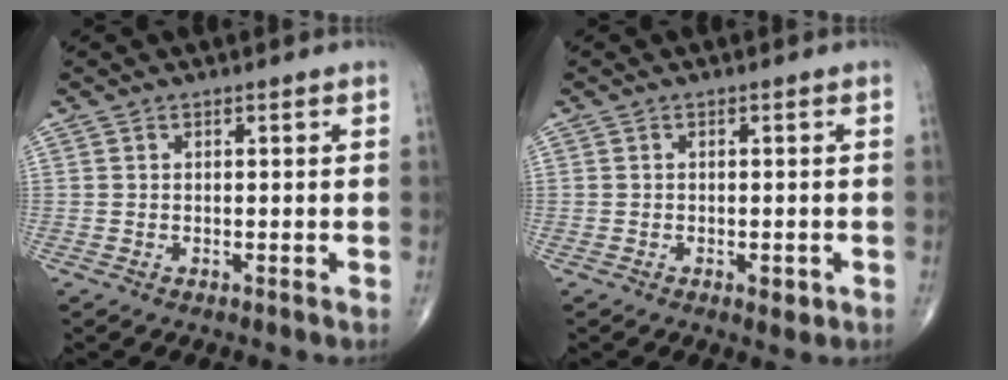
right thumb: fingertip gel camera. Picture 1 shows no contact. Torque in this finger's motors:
{"motor_torque": [0.38, 0.48, -0.15, -0.11, 0.07]}